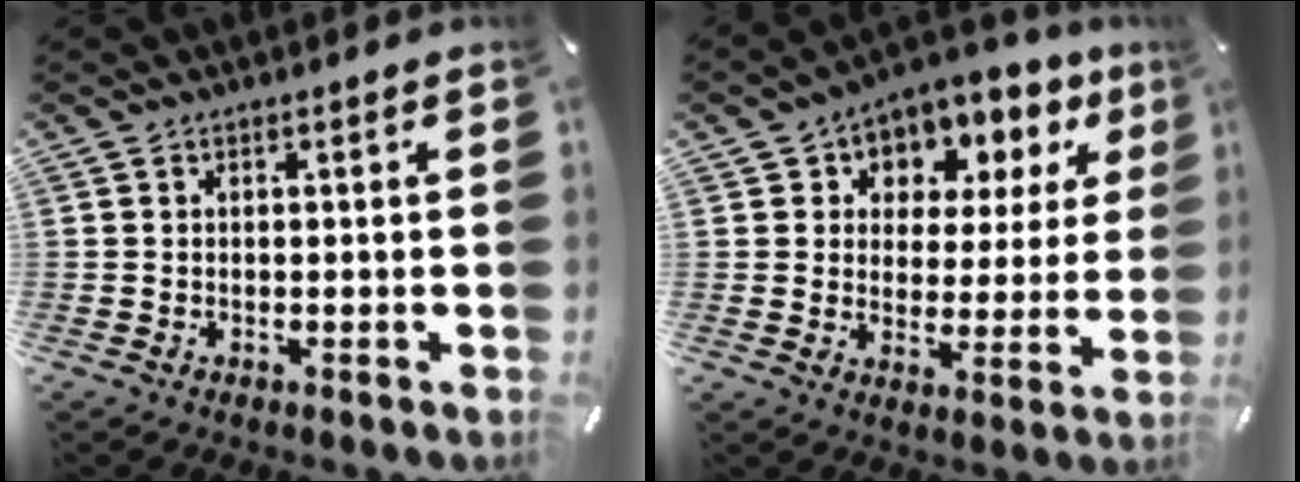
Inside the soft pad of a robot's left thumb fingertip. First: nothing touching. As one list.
[{"total": 8.5, "force": [4.6, 6.5, 3.0], "torque": [-0.052, -0.035, 0.081]}]